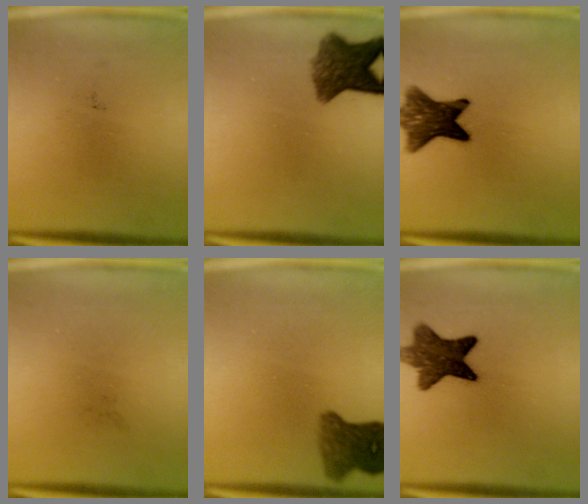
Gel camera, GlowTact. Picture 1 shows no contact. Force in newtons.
{"total": 7.1}
{"total": 10.0}
{"total": 0.0}
{"total": 5.6}
{"total": 9.5}